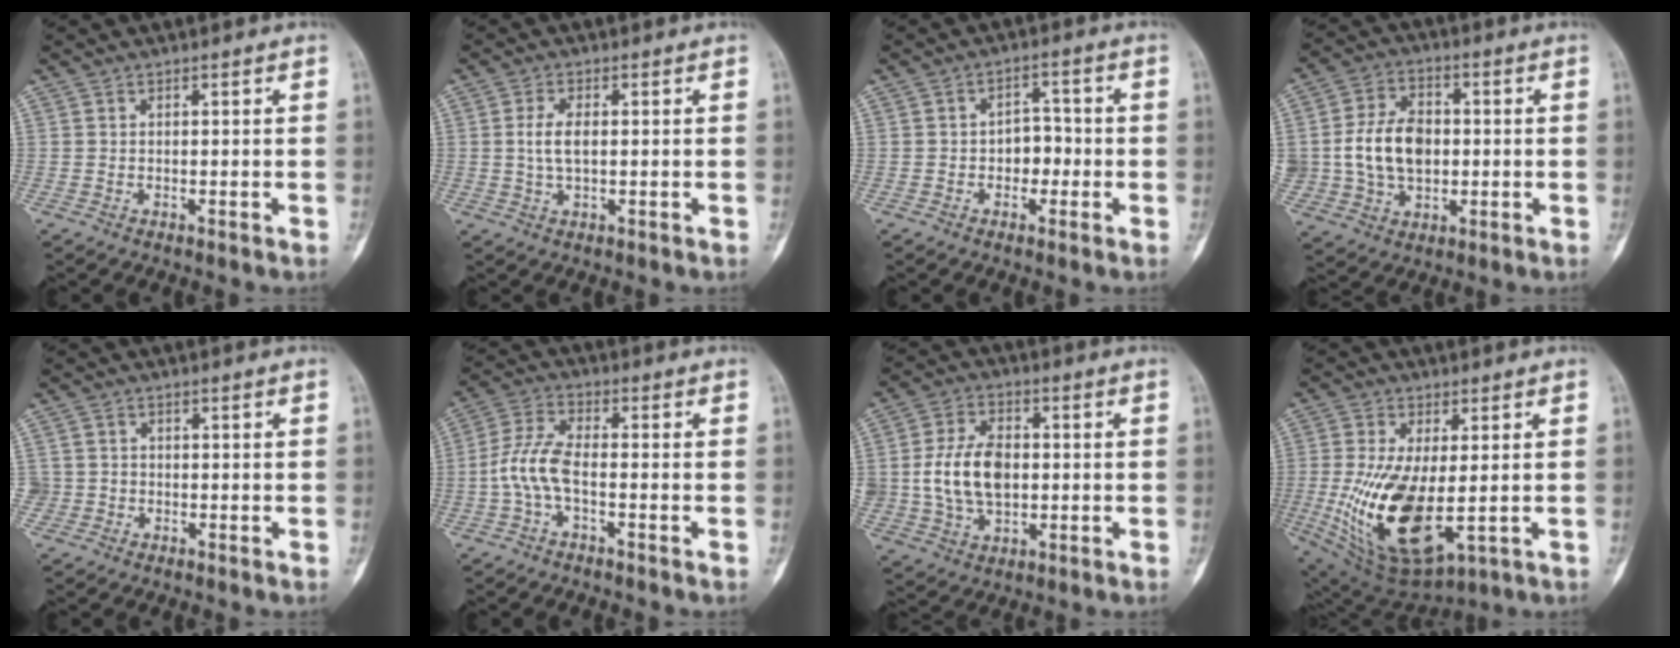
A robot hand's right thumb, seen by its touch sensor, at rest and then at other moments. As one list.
[{"total": 4.3, "force": [0.2, 2.1, 3.8], "torque": [-0.079, 0.001, 0.005]}, {"total": 4.8, "force": [-1.1, 3.5, 3.0], "torque": [-0.018, 0.021, -0.022]}, {"total": 12.9, "force": [-0.1, 9.4, 8.8], "torque": [-0.136, 0.014, 0.005]}, {"total": 2.6, "force": [-0.9, 2.4, -0.1], "torque": [0.014, 0.011, -0.023]}, {"total": 7.0, "force": [-2.0, 2.9, 6.1], "torque": [-0.146, 0.026, -0.046]}, {"total": 12.5, "force": [-0.1, 8.4, 9.2], "torque": [-0.157, 0.011, 0.005]}, {"total": 17.7, "force": [-2.2, 8.2, 15.6], "torque": [-0.303, -0.025, -0.010]}]